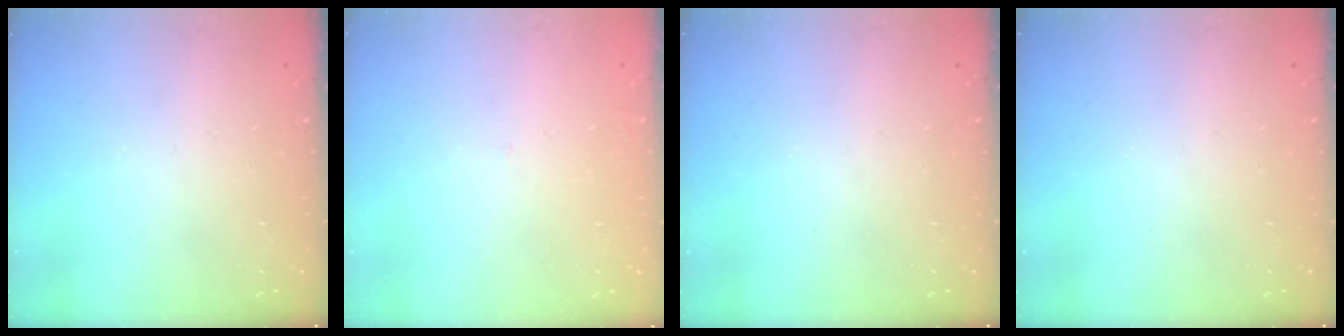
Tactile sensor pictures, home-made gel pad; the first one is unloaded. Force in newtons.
{"total": 1.4, "press": 1.4, "slide": 0.1}
{"total": 0.0}
{"total": 0.0}